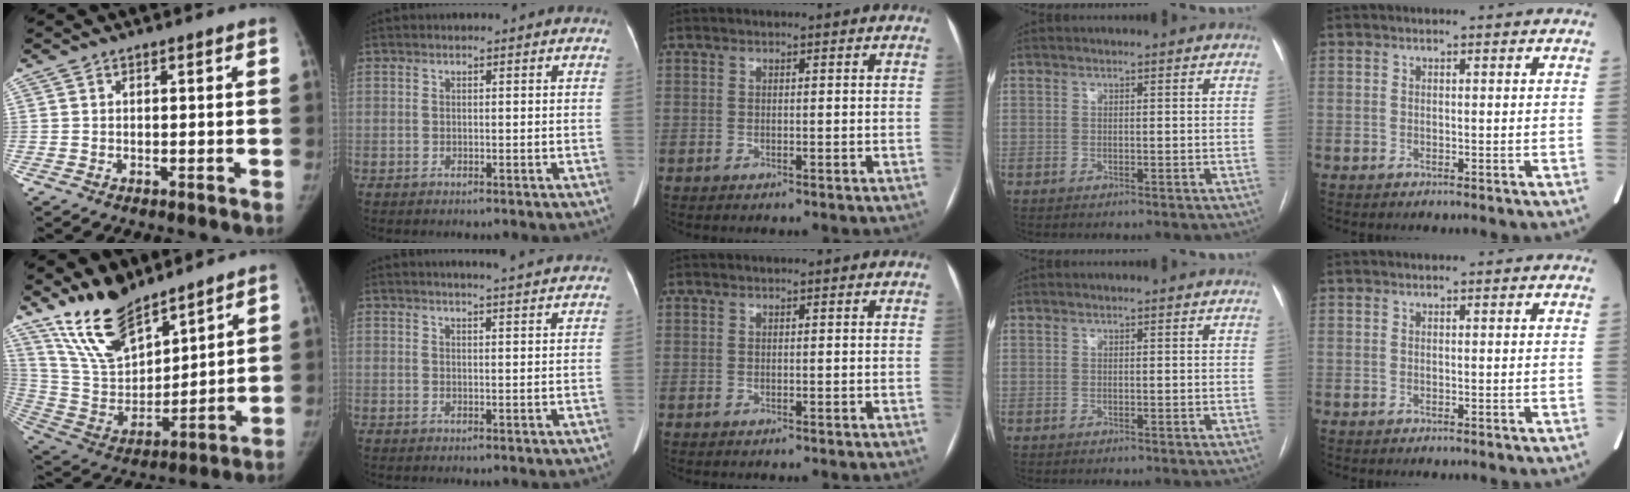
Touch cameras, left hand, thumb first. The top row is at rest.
{"thumb": {"total": 16.5, "force": [13.0, 6.7, 7.8], "torque": [-0.110, -0.071, 0.257]}, "index": {"total": 8.6, "force": [7.9, 0.0, 3.3], "torque": [-0.045, 0.012, 0.085]}}